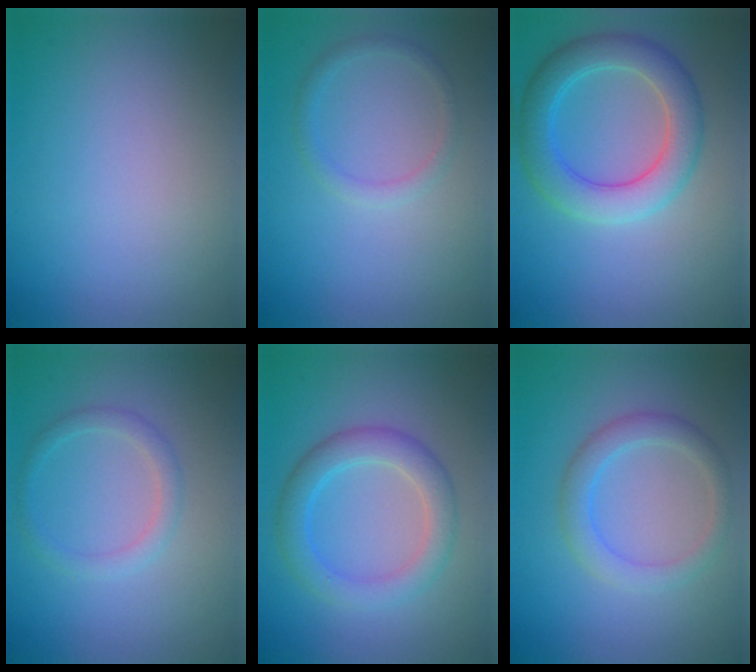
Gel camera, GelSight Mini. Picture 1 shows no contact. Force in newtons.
{"total": 1.4, "press": 1.3, "slide": 0.2}
{"total": 5.2, "press": 5.2, "slide": 0.3}
{"total": 1.7, "press": 1.7, "slide": 0.0}
{"total": 3.9, "press": 3.9, "slide": 0.1}
{"total": 2.8, "press": 2.8, "slide": 0.2}